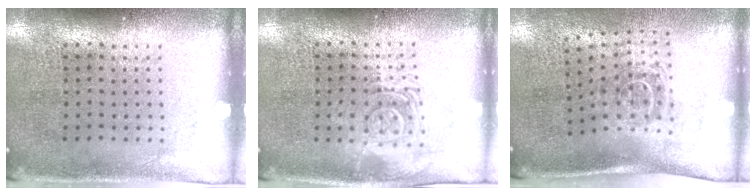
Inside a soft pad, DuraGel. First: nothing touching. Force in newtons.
{"total": 2.8, "press": 2.7, "slide": 0.4}
{"total": 1.8, "press": 1.2, "slide": 1.4}